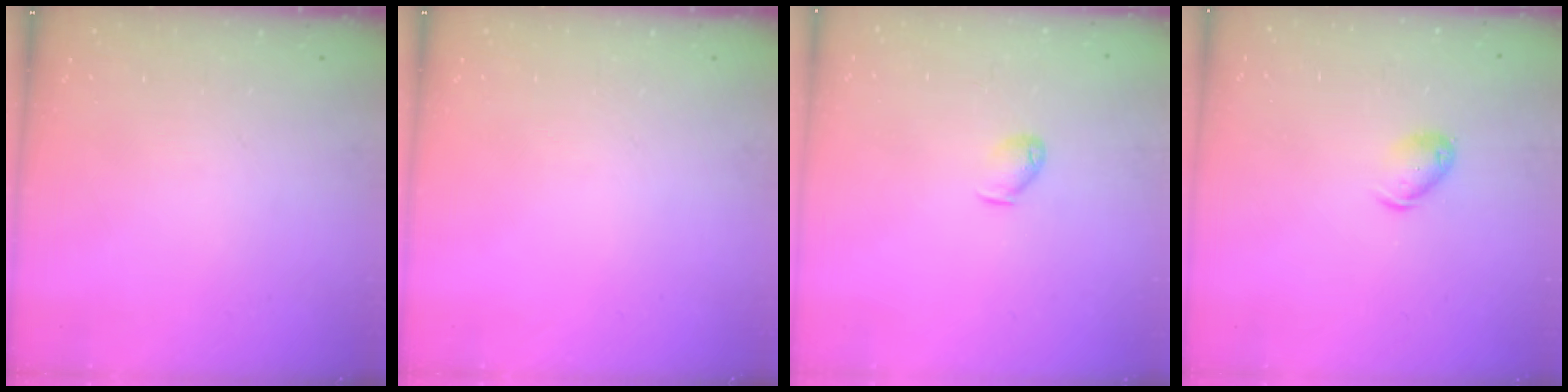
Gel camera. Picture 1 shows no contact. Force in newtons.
{"total": 0.0}
{"total": 3.9, "press": 3.8, "slide": 0.7}
{"total": 6.2, "press": 6.1, "slide": 0.9}